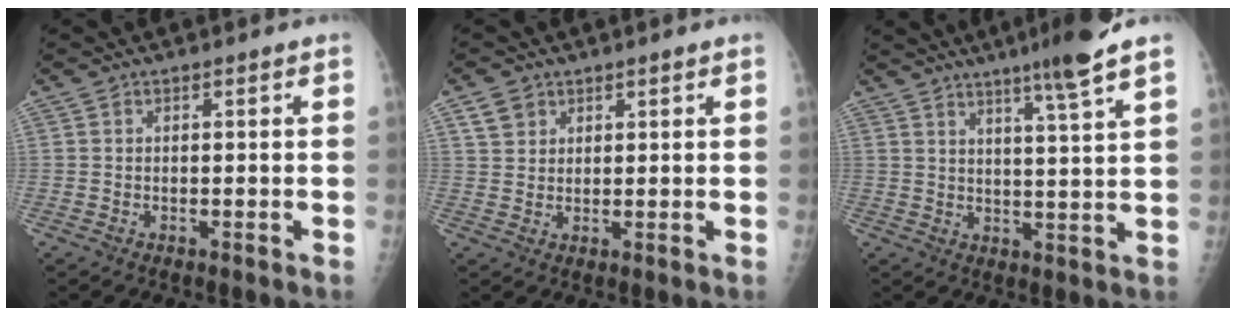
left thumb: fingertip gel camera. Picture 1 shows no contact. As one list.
[{"total": 3.5, "force": [2.0, 2.7, 1.1], "torque": [-0.007, -0.008, 0.041]}, {"total": 9.0, "force": [6.1, -0.7, 6.6], "torque": [-0.098, -0.031, 0.093]}]